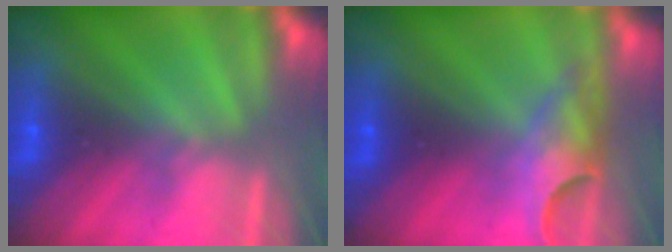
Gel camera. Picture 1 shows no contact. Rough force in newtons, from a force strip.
{"total": 4.6}